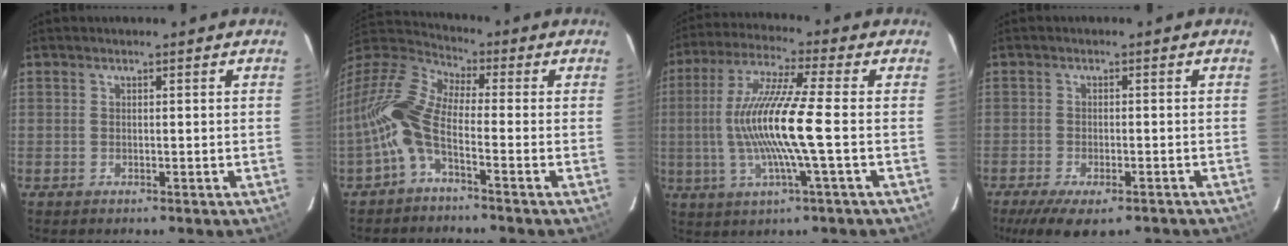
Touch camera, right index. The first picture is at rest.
{"total": 12.3, "force": [-3.7, 4.7, 10.8], "torque": [-0.222, 0.005, -0.082]}
{"total": 13.7, "force": [-1.5, -0.4, 13.6], "torque": [-0.267, -0.003, -0.027]}
{"total": 10.3, "force": [-7.5, 3.6, 6.2], "torque": [-0.135, -0.036, -0.116]}